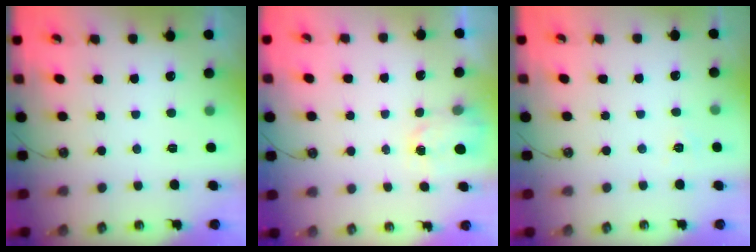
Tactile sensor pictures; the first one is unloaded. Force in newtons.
{"total": 1.5, "press": 1.5, "slide": 0.2}
{"total": 3.8, "press": 3.8, "slide": 0.3}